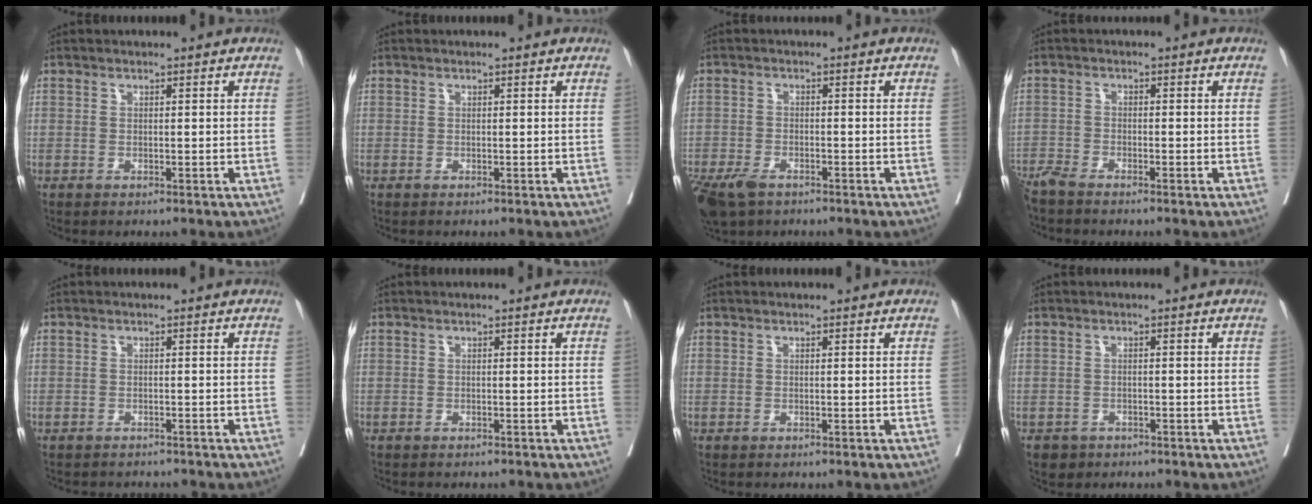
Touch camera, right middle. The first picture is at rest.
{"total": 0.0}
{"total": 9.2, "force": [-6.1, 4.6, 5.0], "torque": [-0.113, -0.013, -0.101]}
{"total": 3.3, "force": [-3.1, -0.1, 1.2], "torque": [-0.020, -0.010, -0.062]}
{"total": 3.4, "force": [-3.2, 1.1, 0.3], "torque": [-0.006, -0.005, -0.044]}
{"total": 1.6, "force": [-1.5, 0.4, 0.5], "torque": [-0.017, -0.005, -0.019]}
{"total": 0.0}
{"total": 2.2, "force": [-1.5, 1.6, 0.2], "torque": [-0.010, 0.003, -0.023]}